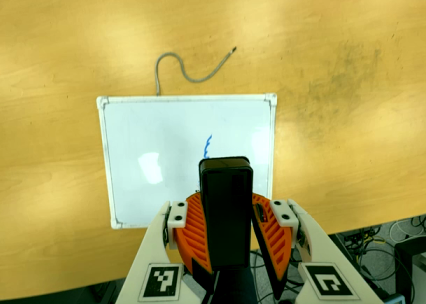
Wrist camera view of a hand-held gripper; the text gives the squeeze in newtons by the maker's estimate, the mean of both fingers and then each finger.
{"total": 8.3, "left": 9.2, "right": 7.3}